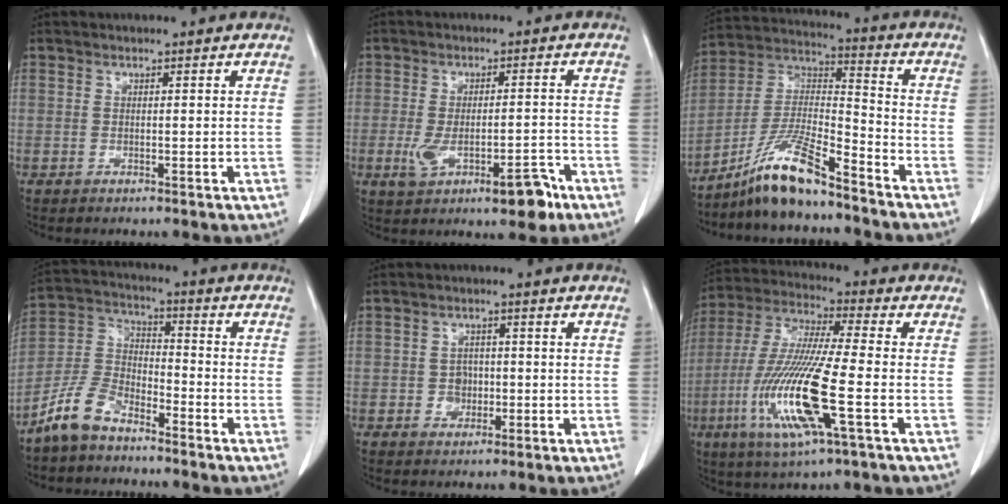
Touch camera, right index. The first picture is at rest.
{"total": 9.1, "force": [-3.9, 3.3, 7.5], "torque": [-0.119, 0.006, -0.050]}
{"total": 12.2, "force": [-9.6, 1.2, 7.5], "torque": [-0.155, 0.002, -0.179]}
{"total": 8.6, "force": [-6.8, 3.8, 3.8], "torque": [-0.095, 0.010, -0.141]}
{"total": 2.8, "force": [-0.5, 2.5, 1.2], "torque": [-0.010, 0.007, -0.004]}
{"total": 16.7, "force": [-4.9, 1.1, 16.0], "torque": [-0.338, -0.020, -0.092]}